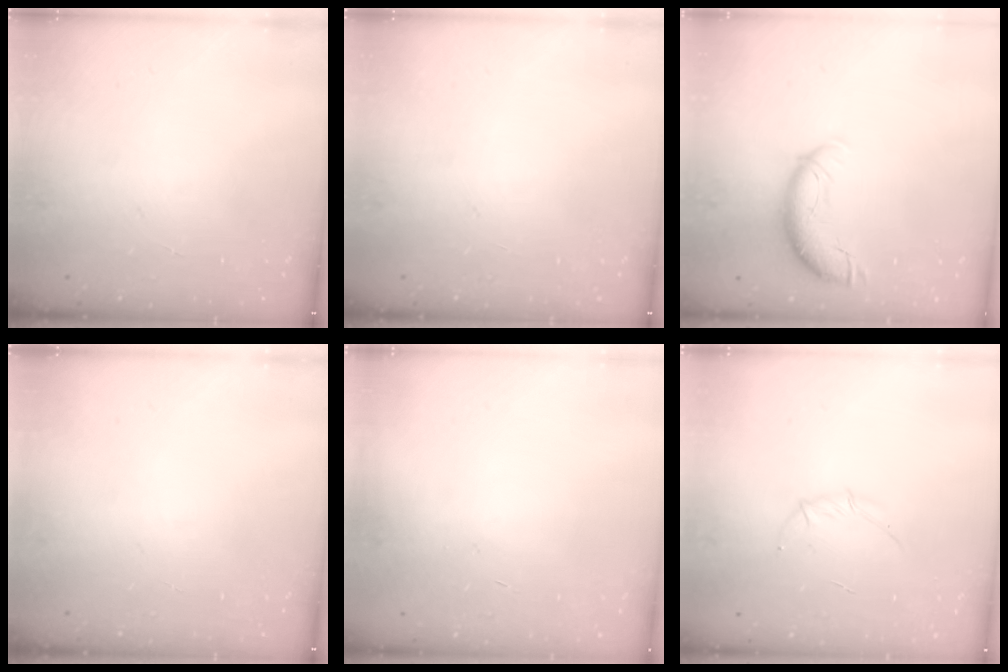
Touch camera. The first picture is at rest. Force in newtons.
{"total": 0.0}
{"total": 9.9, "press": 9.9, "slide": 1.3}
{"total": 0.0}
{"total": 0.6, "press": 0.5, "slide": 0.2}
{"total": 4.1, "press": 3.9, "slide": 1.0}